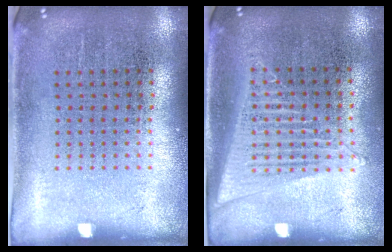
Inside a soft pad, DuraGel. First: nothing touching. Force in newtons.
{"total": 1.4, "press": 1.3, "slide": 0.5}